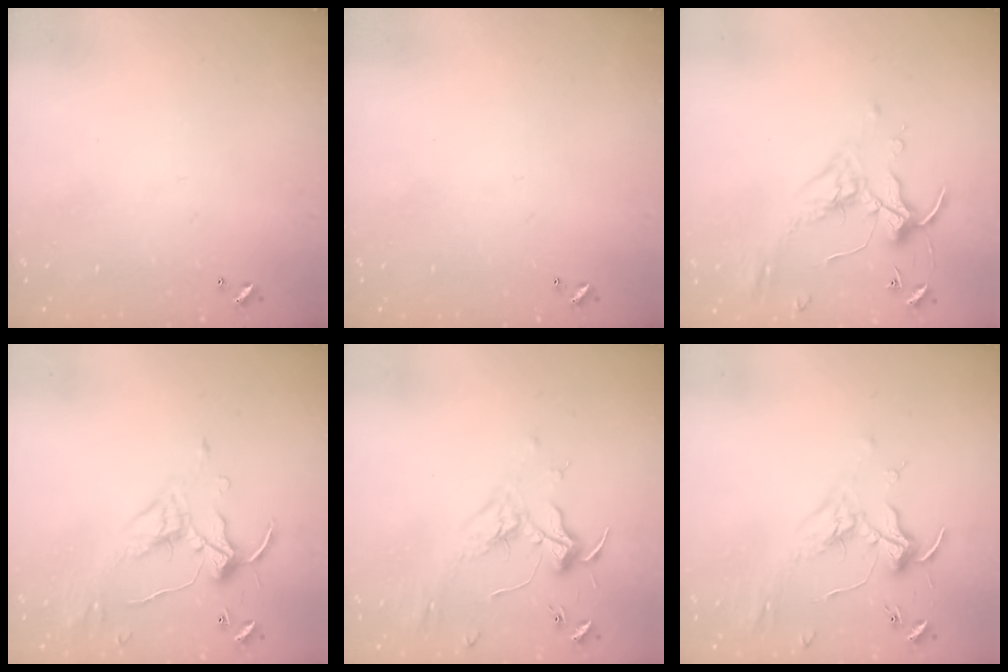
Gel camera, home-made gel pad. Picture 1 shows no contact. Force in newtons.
{"total": 0.0}
{"total": 0.7, "press": 0.6, "slide": 0.4}
{"total": 1.7, "press": 1.5, "slide": 0.8}
{"total": 1.9, "press": 1.7, "slide": 0.8}
{"total": 1.7, "press": 1.5, "slide": 0.8}